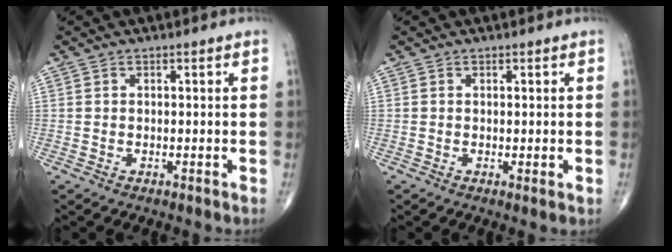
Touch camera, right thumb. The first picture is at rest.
{"total": 1.2, "force": [0.0, 0.1, 1.2], "torque": [-0.023, -0.005, 0.002]}